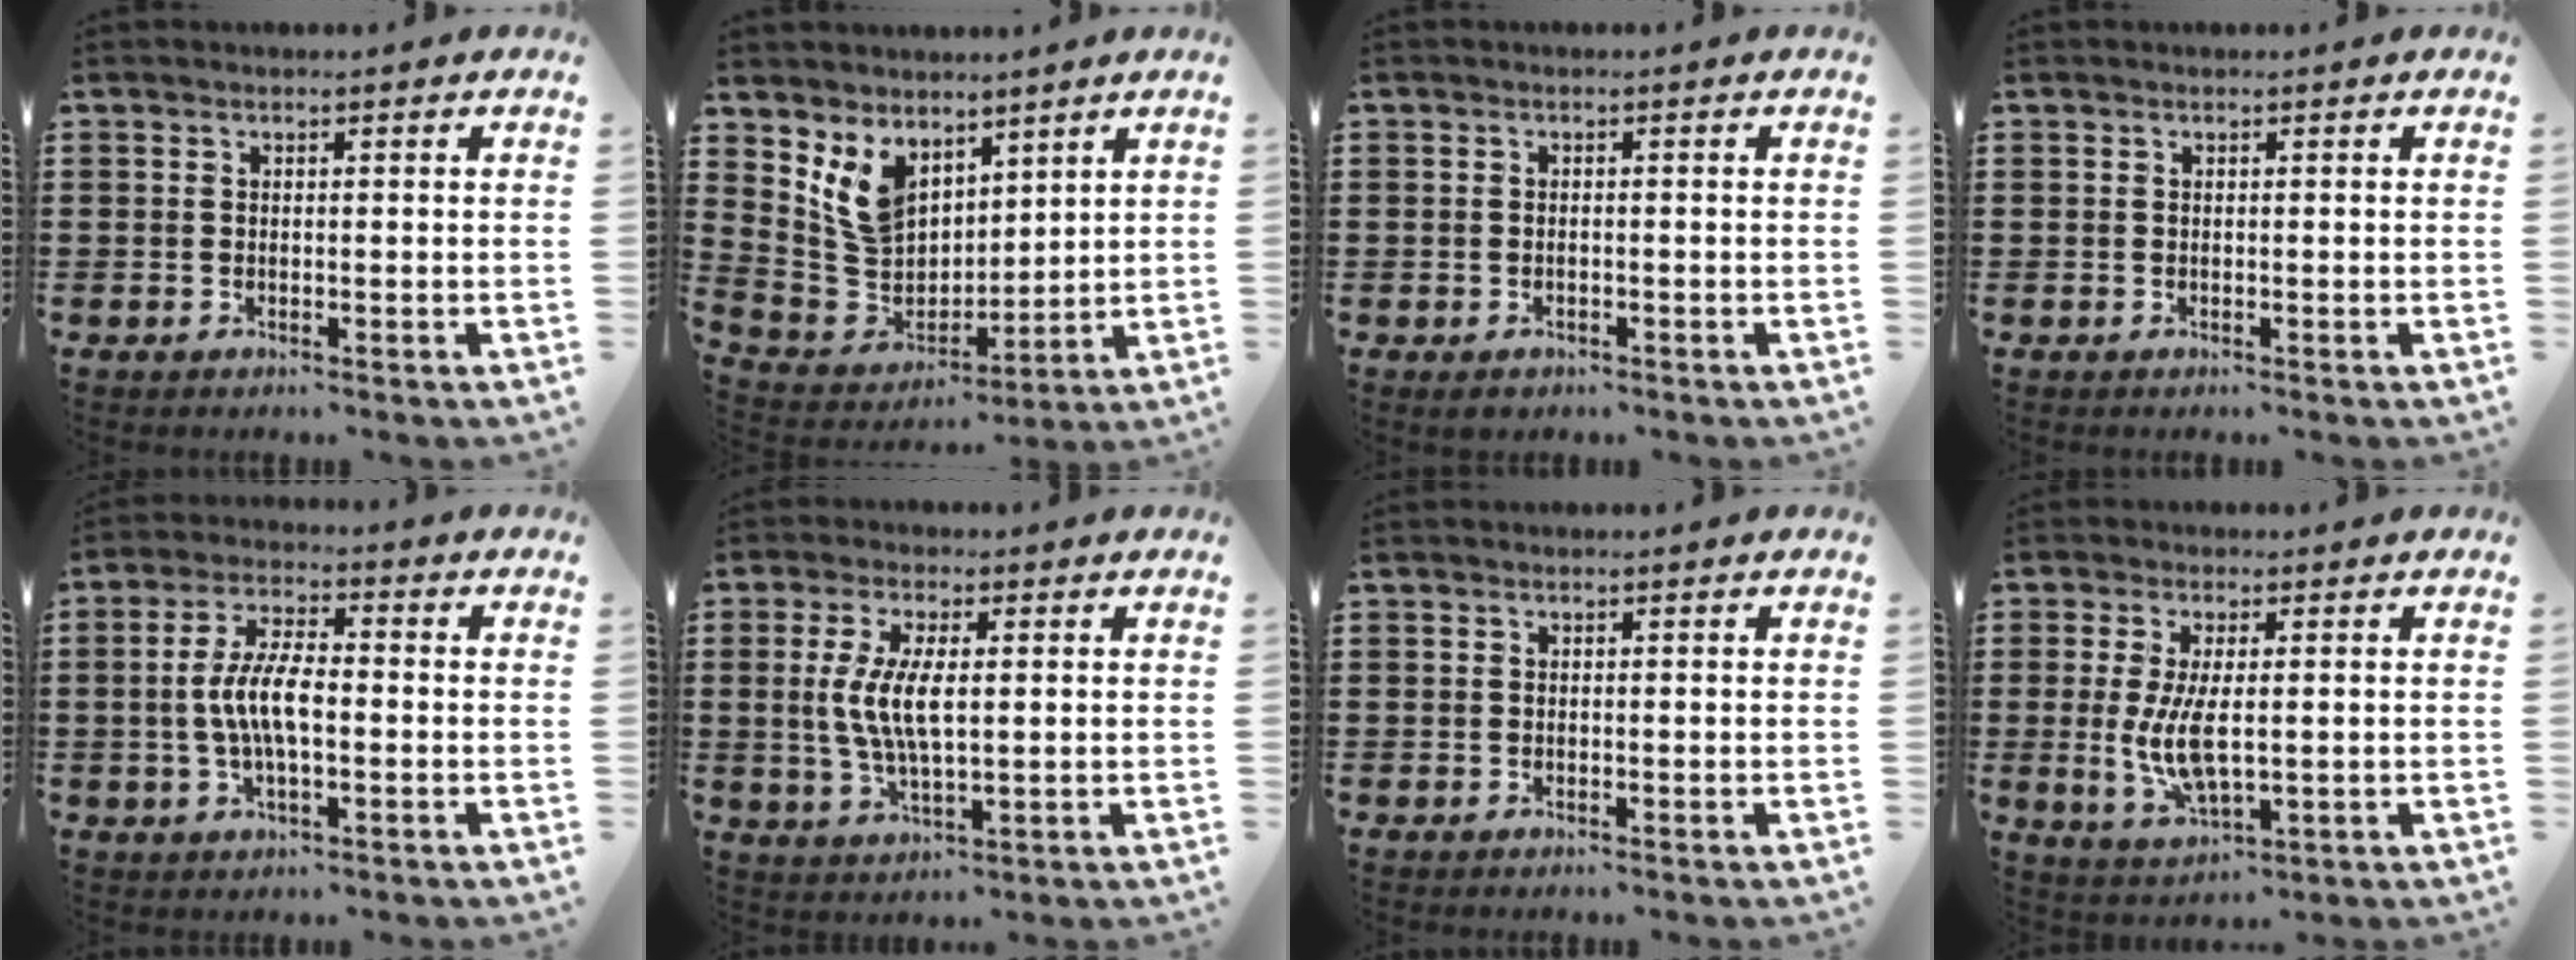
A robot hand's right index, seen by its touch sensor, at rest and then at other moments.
{"total": 8.2, "force": [4.7, 6.1, 2.9], "torque": [-0.097, -0.013, 0.094]}
{"total": 0.0}
{"total": 0.0}
{"total": 7.4, "force": [-0.8, 2.8, 6.8], "torque": [-0.148, -0.002, -0.021]}
{"total": 6.9, "force": [0.7, 2.2, 6.6], "torque": [-0.140, 0.000, 0.008]}
{"total": 0.0}
{"total": 7.6, "force": [-0.1, 2.9, 7.0], "torque": [-0.154, -0.008, -0.004]}